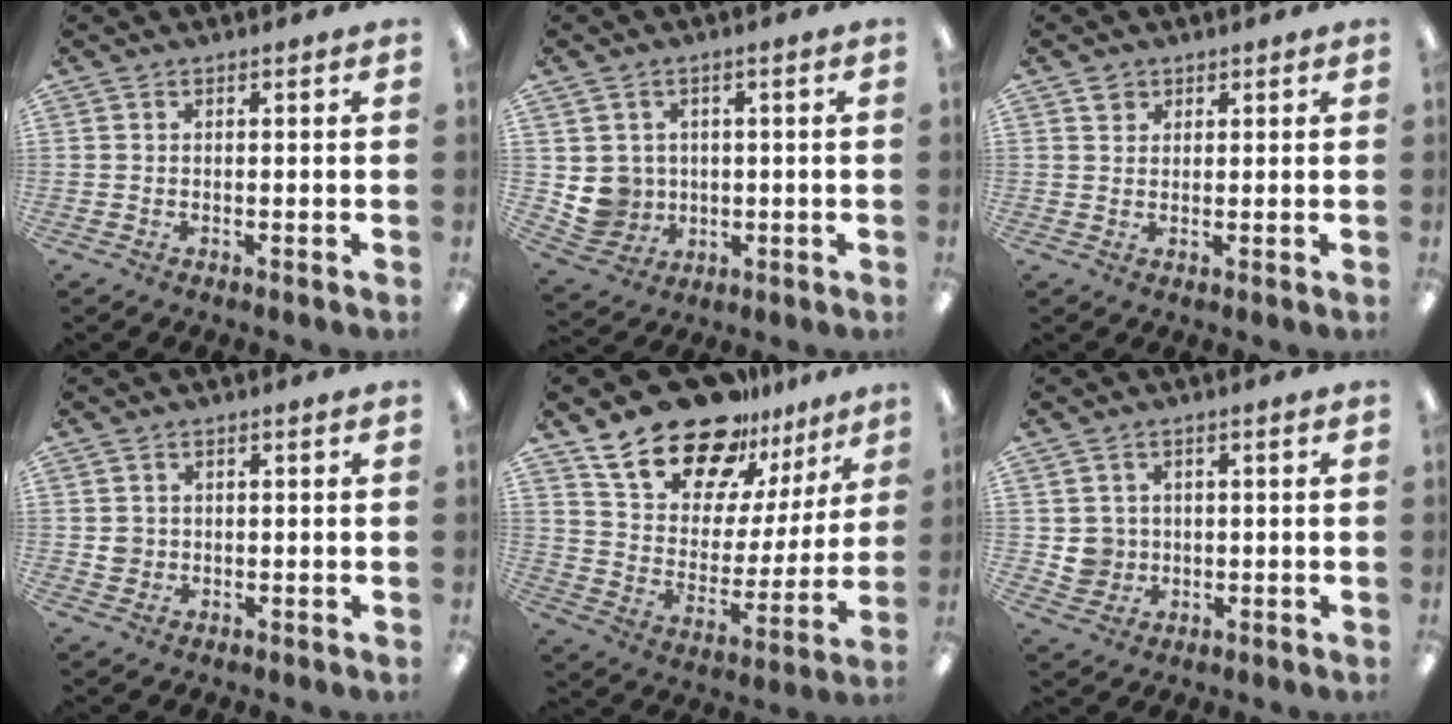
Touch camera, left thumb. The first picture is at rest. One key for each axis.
{"total": 6.3, "fx": 1.3, "fy": 6.1, "fz": 0.8, "tx": -0.035, "ty": 0.002, "tz": 0.034}
{"total": 2.3, "fx": 1.5, "fy": 1.6, "fz": 0.4, "tx": 0.006, "ty": -0.007, "tz": 0.026}
{"total": 2.8, "fx": 0.6, "fy": 2.6, "fz": 1.0, "tx": -0.013, "ty": 0.002, "tz": 0.010}
{"total": 21.9, "fx": 16.9, "fy": 10.5, "fz": 9.0, "tx": -0.170, "ty": -0.113, "tz": 0.303}
{"total": 4.8, "fx": 1.0, "fy": 4.7, "fz": 0.8, "tx": -0.011, "ty": 0.004, "tz": 0.020}